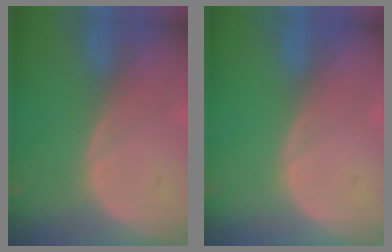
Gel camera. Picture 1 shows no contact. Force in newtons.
{"total": 0.0}